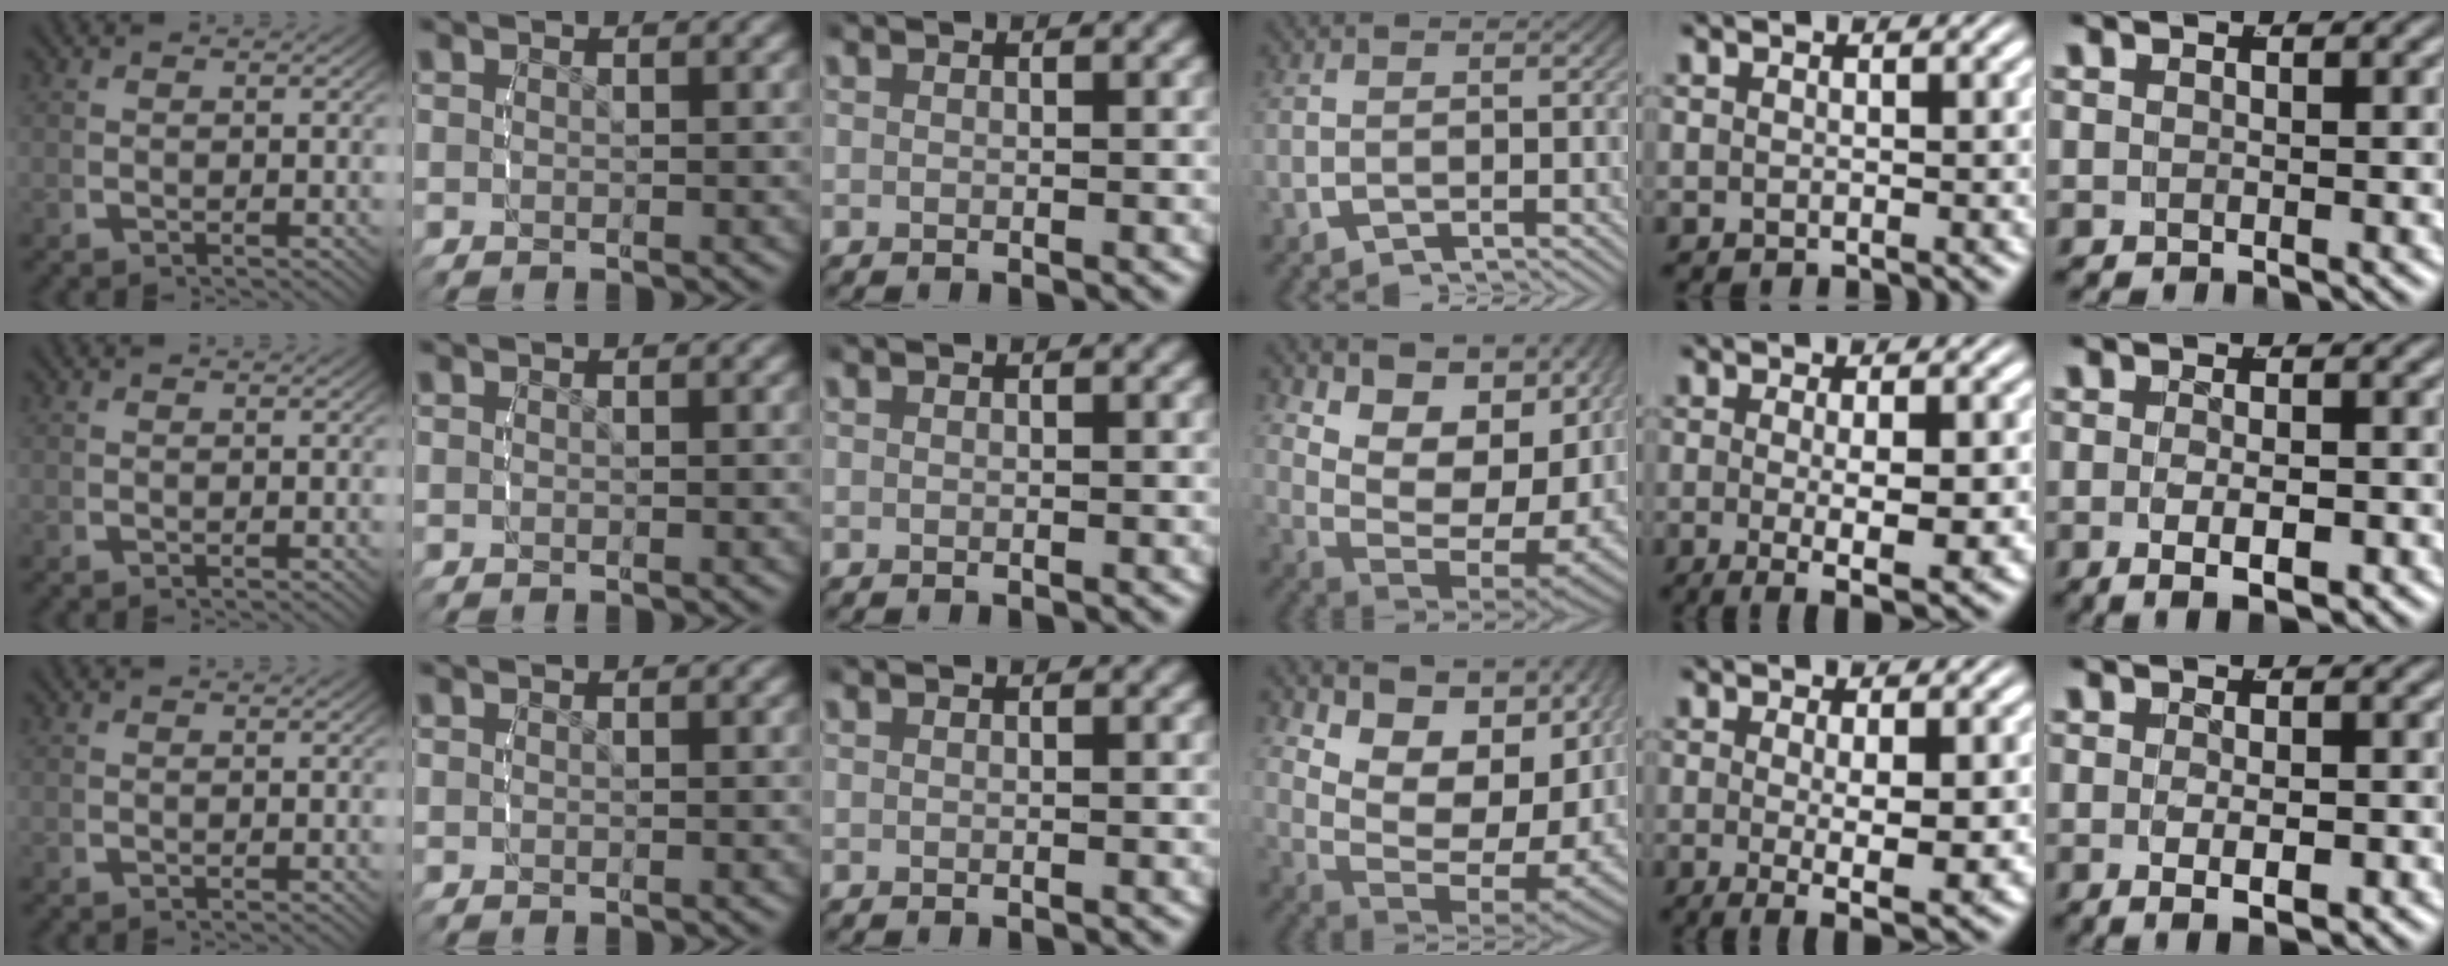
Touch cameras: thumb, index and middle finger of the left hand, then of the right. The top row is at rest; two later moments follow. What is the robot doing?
{"motion": "lift_and_place", "object": "bandage"}